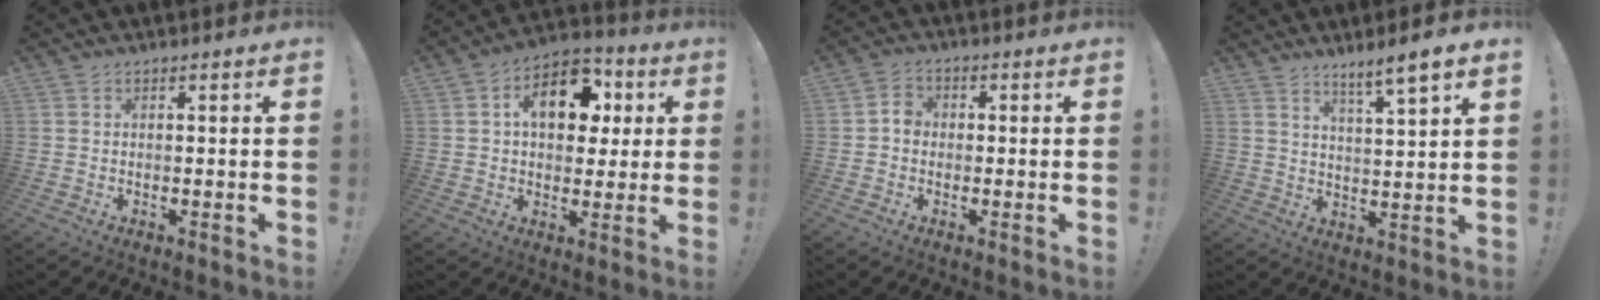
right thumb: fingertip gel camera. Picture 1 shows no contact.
{"total": 14.7, "force": [4.3, 10.0, 9.9], "torque": [-0.131, -0.003, 0.077]}
{"total": 3.7, "force": [-1.0, 3.0, 2.0], "torque": [-0.026, 0.014, -0.018]}
{"total": 6.3, "force": [5.0, -0.3, 4.0], "torque": [-0.054, -0.037, 0.079]}